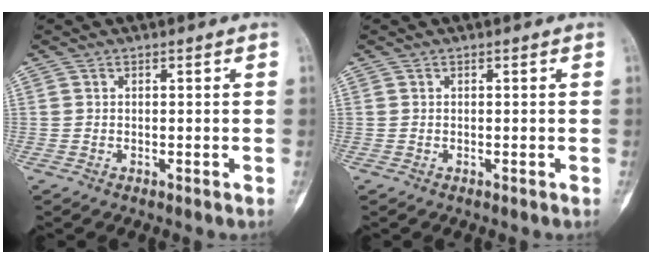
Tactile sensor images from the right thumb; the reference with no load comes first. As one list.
[{"total": 0.0}]